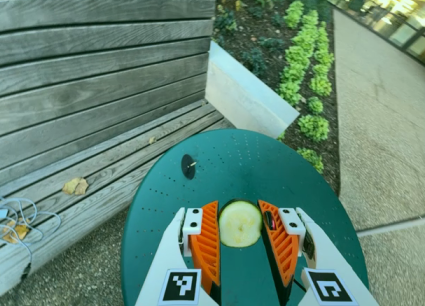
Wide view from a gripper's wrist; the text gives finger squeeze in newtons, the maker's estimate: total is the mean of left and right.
{"total": 13.2, "left": 13.7, "right": 12.7}